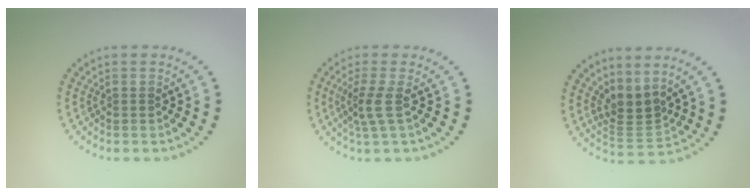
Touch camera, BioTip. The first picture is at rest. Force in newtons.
{"total": 2.4, "press": 1.6, "slide": 1.8}
{"total": 2.8, "press": 2.0, "slide": 1.9}